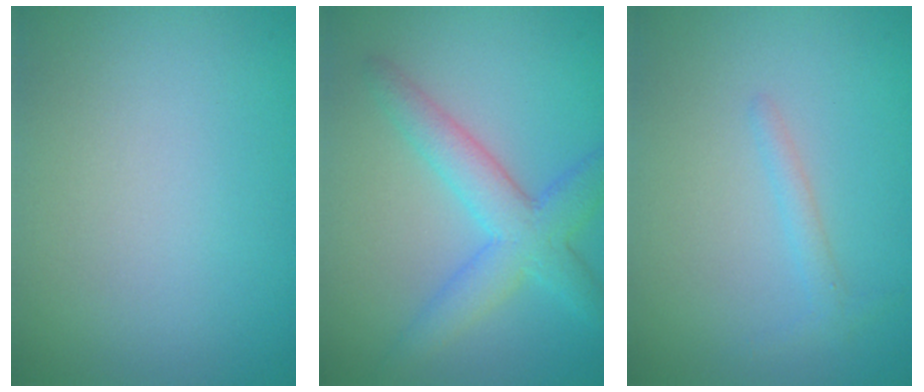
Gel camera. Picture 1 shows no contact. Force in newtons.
{"total": 4.9, "press": 4.9, "slide": 0.1}
{"total": 1.3, "press": 1.3, "slide": 0.1}